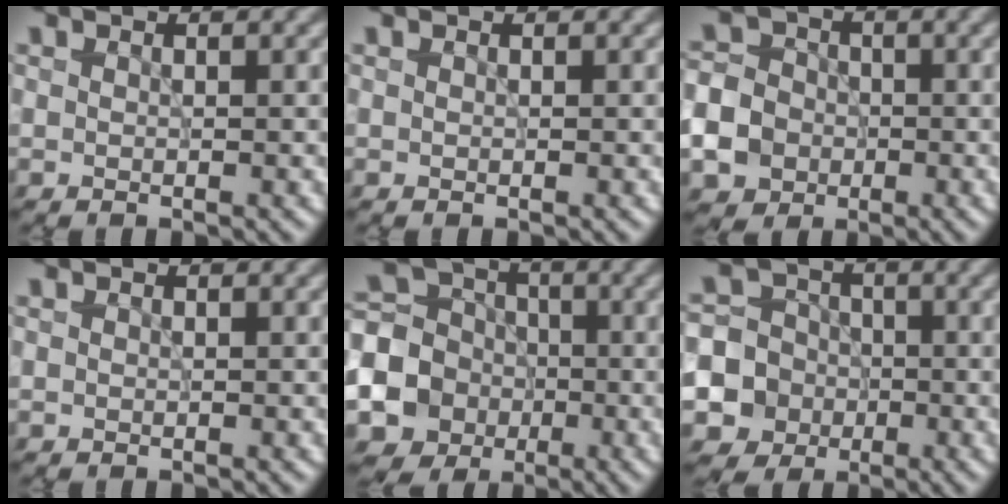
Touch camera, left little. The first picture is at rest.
{"total": 0.0}
{"total": 10.2, "force": [-4.0, 8.9, 3.0], "torque": [-0.073, -0.028, -0.098]}
{"total": 0.0}
{"total": 12.0, "force": [-3.6, 10.9, 3.7], "torque": [-0.111, -0.022, -0.078]}
{"total": 10.6, "force": [-3.1, 9.9, 2.2], "torque": [-0.071, -0.013, -0.073]}